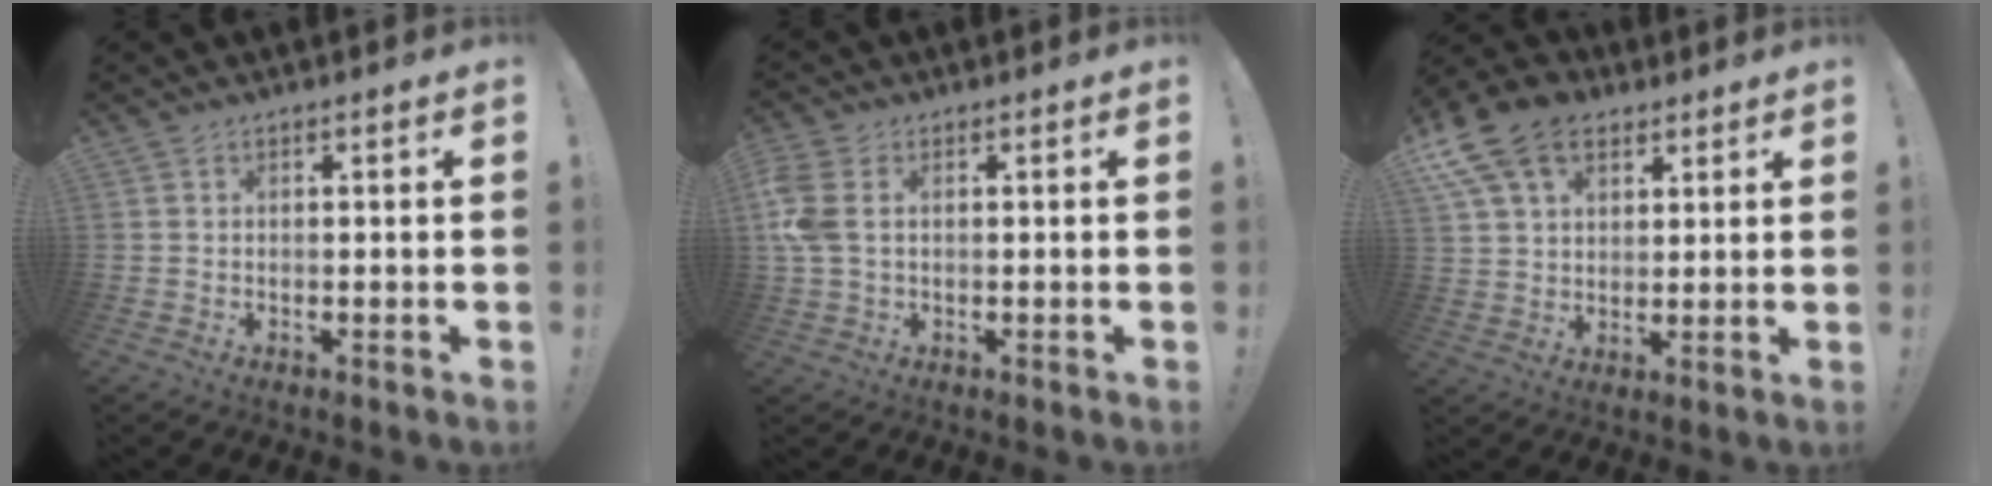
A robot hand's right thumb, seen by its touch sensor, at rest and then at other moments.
{"total": 6.4, "force": [1.2, 4.3, 4.7], "torque": [-0.116, 0.001, 0.024]}
{"total": 14.9, "force": [7.7, 10.0, 7.9], "torque": [-0.142, -0.031, 0.147]}